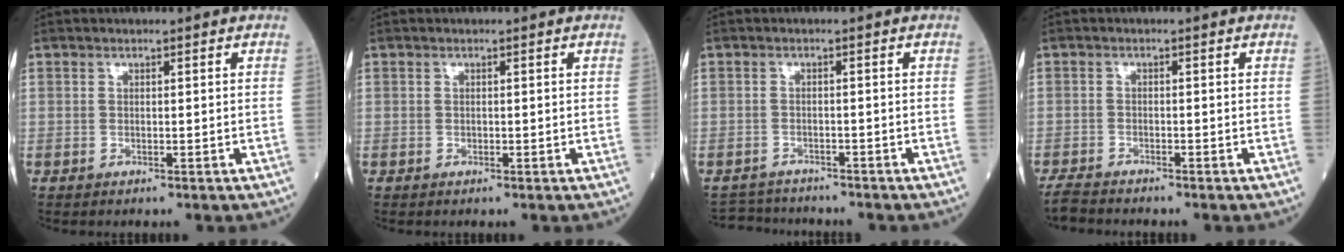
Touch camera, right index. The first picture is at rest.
{"total": 0.0}
{"total": 4.3, "force": [-4.2, 0.9, -0.3], "torque": [0.003, -0.005, -0.067]}
{"total": 2.9, "force": [-2.9, 0.1, 0.7], "torque": [-0.015, -0.013, -0.051]}